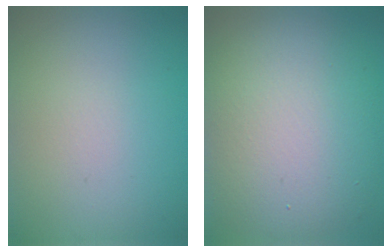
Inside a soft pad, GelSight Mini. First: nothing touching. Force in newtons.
{"total": 11.2, "press": 11.2, "slide": 0.4}